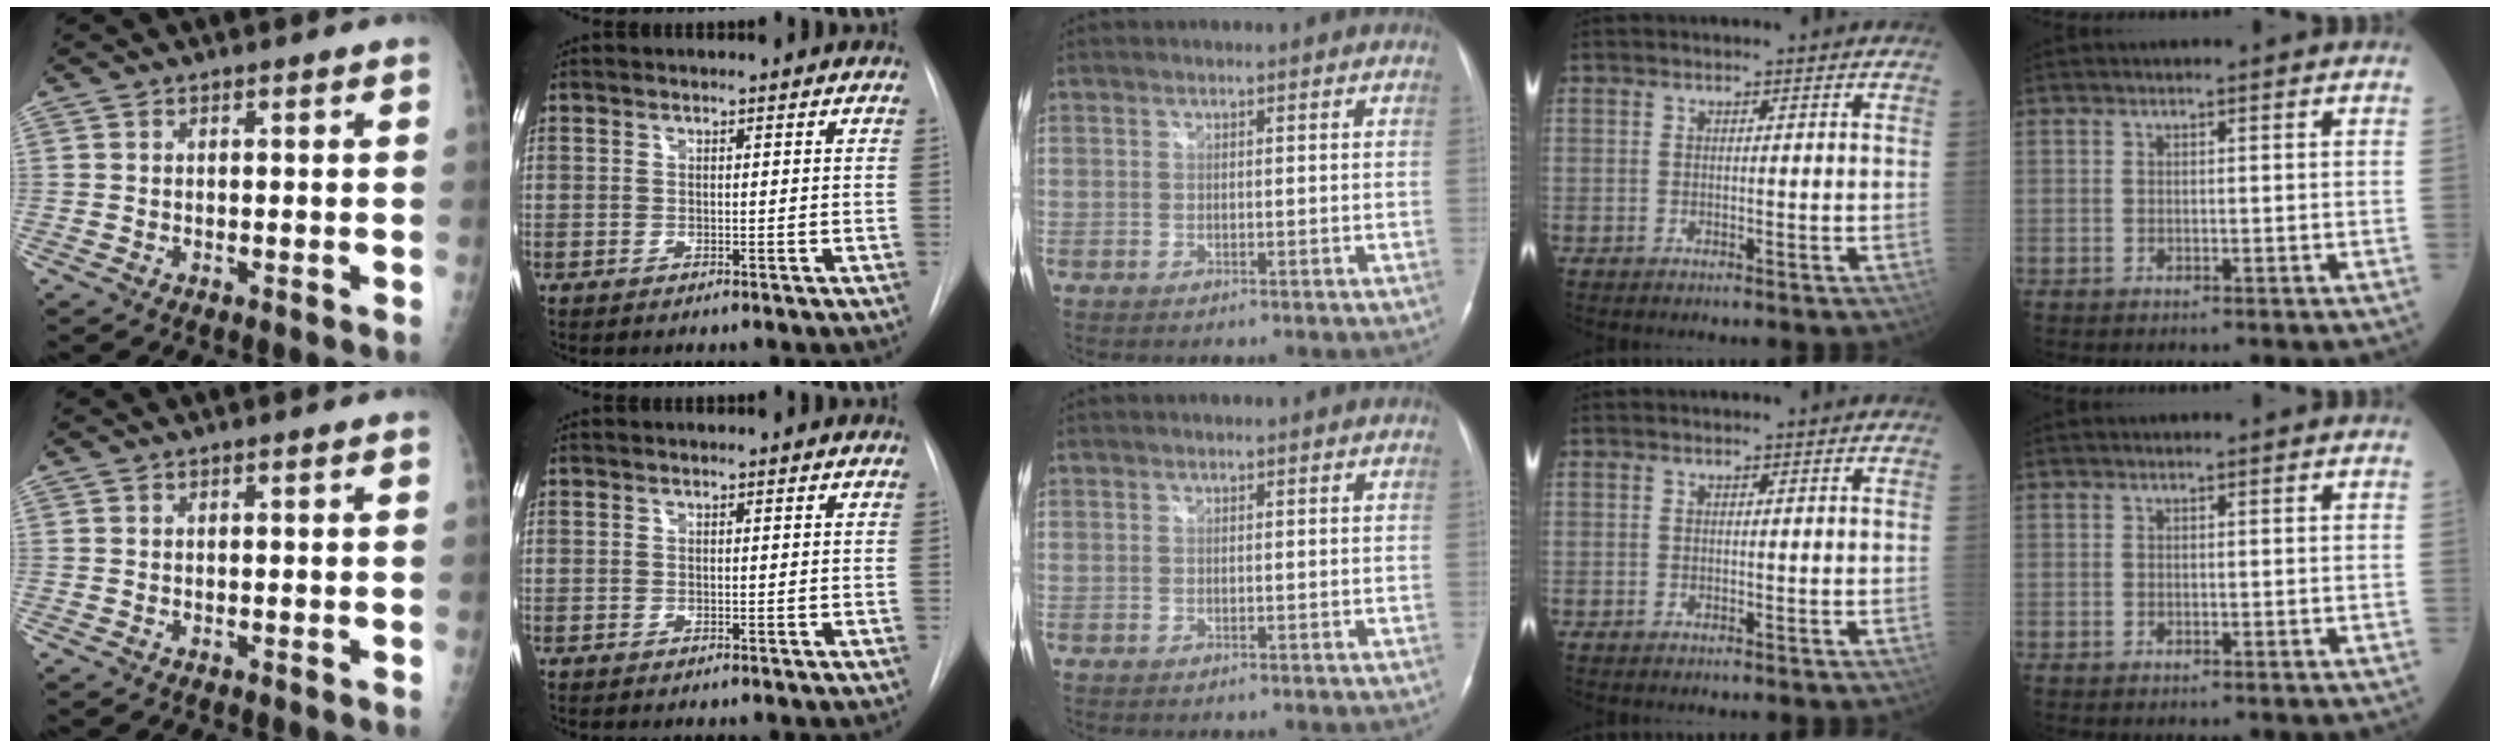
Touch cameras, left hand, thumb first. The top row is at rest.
{}